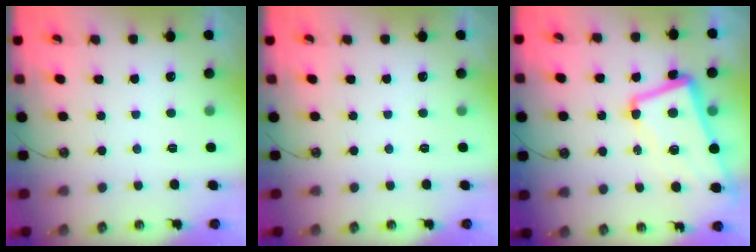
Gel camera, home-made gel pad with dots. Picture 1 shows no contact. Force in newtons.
{"total": 0.0}
{"total": 6.5, "press": 6.2, "slide": 2.0}